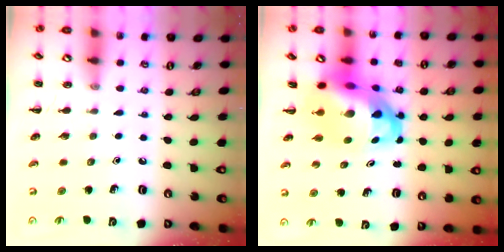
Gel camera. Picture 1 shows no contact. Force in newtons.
{"total": 10.2, "press": 9.8, "slide": 2.8}